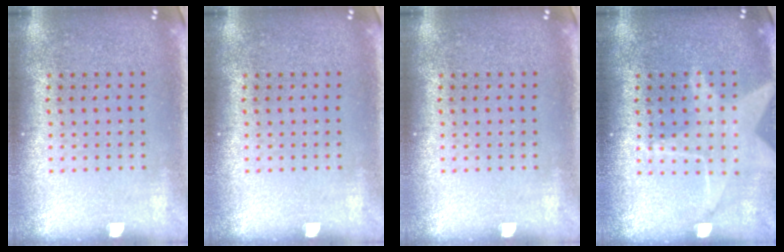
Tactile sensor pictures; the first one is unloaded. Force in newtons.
{"total": 0.0}
{"total": 0.0}
{"total": 1.6, "press": 1.4, "slide": 0.7}